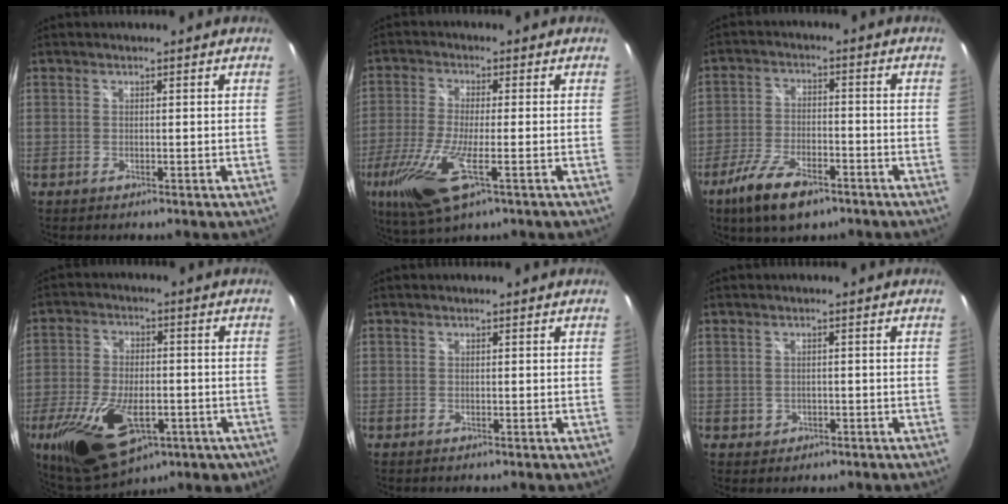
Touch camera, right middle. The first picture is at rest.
{"total": 13.3, "force": [-5.9, 3.4, 11.4], "torque": [-0.252, -0.043, -0.110]}
{"total": 10.6, "force": [-7.0, 3.9, 6.9], "torque": [-0.160, -0.021, -0.128]}
{"total": 20.8, "force": [-8.3, 11.7, 15.1], "torque": [-0.320, -0.029, -0.118]}
{"total": 0.0}
{"total": 1.7, "force": [-0.3, 1.6, 0.5], "torque": [-0.011, 0.000, 0.001]}